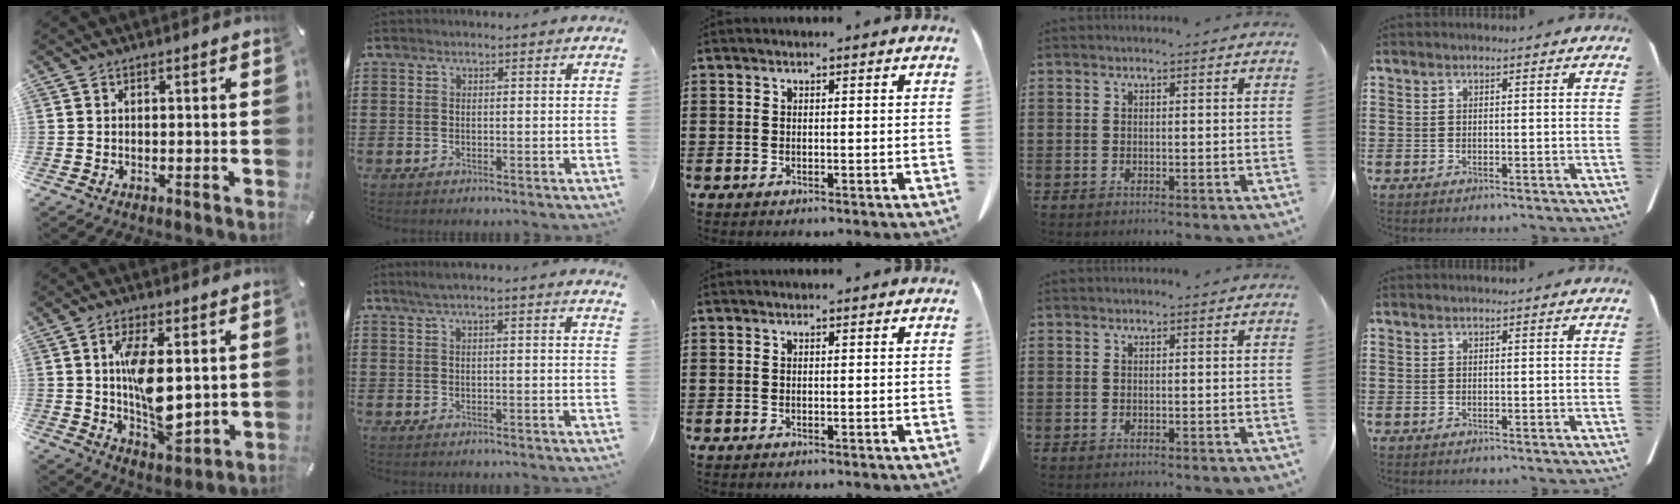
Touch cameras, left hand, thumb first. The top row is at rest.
{"thumb": {"total": 12.3, "force": [1.3, 5.8, 10.7], "torque": [-0.205, -0.016, 0.021]}, "index": {"total": 2.6, "force": [2.1, -0.5, 1.5], "torque": [-0.032, 0.001, 0.039]}}